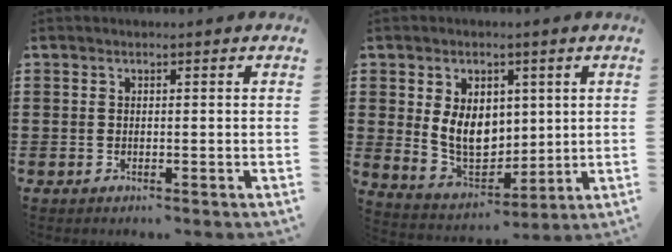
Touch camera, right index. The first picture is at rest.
{"total": 8.3, "force": [1.3, 6.1, 5.4], "torque": [-0.107, 0.002, 0.022]}